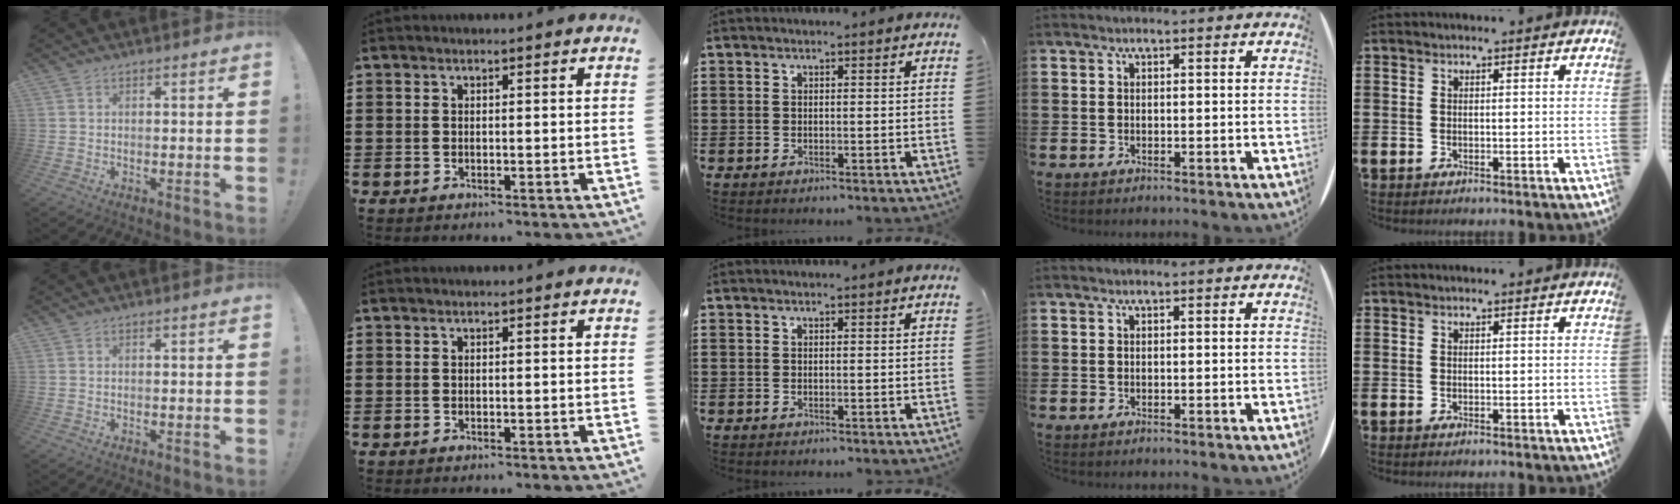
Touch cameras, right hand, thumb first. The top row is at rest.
{}